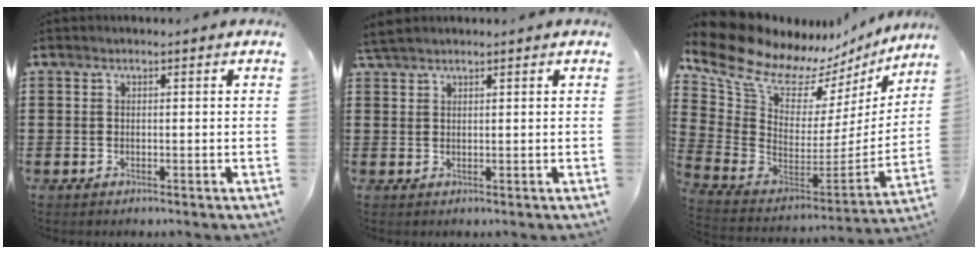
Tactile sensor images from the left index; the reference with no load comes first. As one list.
[{"total": 1.7, "force": [1.6, 0.3, 0.4], "torque": [-0.012, 0.004, 0.030]}, {"total": 11.2, "force": [8.9, 5.0, 4.6], "torque": [-0.151, -0.076, 0.155]}]